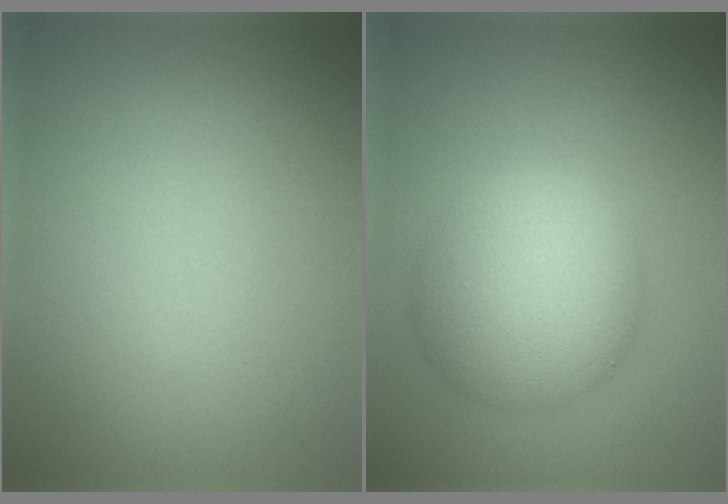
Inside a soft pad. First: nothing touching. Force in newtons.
{"total": 8.1, "press": 8.1, "slide": 0.3}